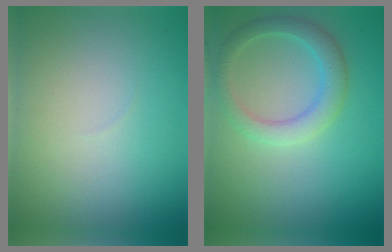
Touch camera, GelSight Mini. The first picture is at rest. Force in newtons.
{"total": 3.2, "press": 3.2, "slide": 0.2}